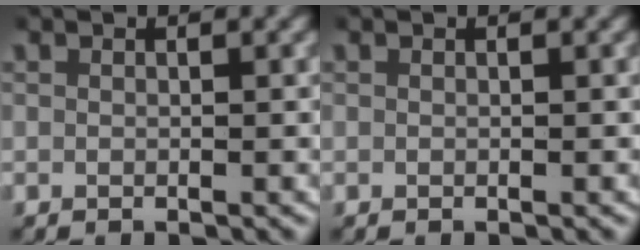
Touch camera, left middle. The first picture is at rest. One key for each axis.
{"total": 0.0}